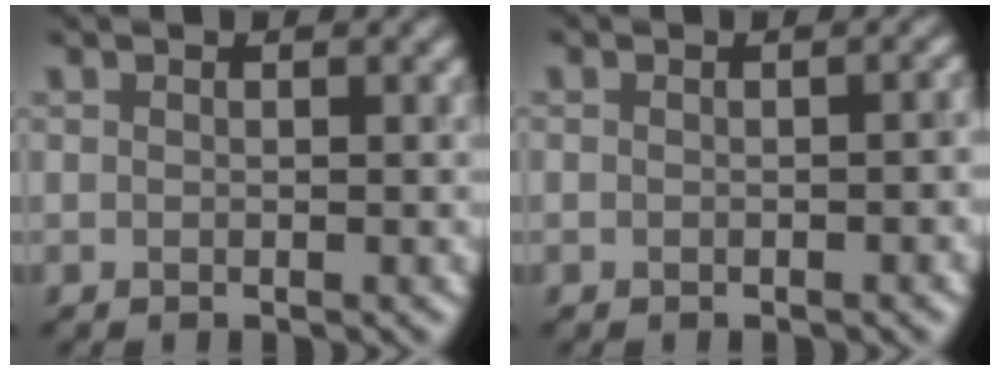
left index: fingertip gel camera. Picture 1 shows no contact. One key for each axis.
{"total": 1.0, "fx": -0.4, "fy": 0.5, "fz": 0.7, "tx": -0.009, "ty": 0.000, "tz": -0.002}